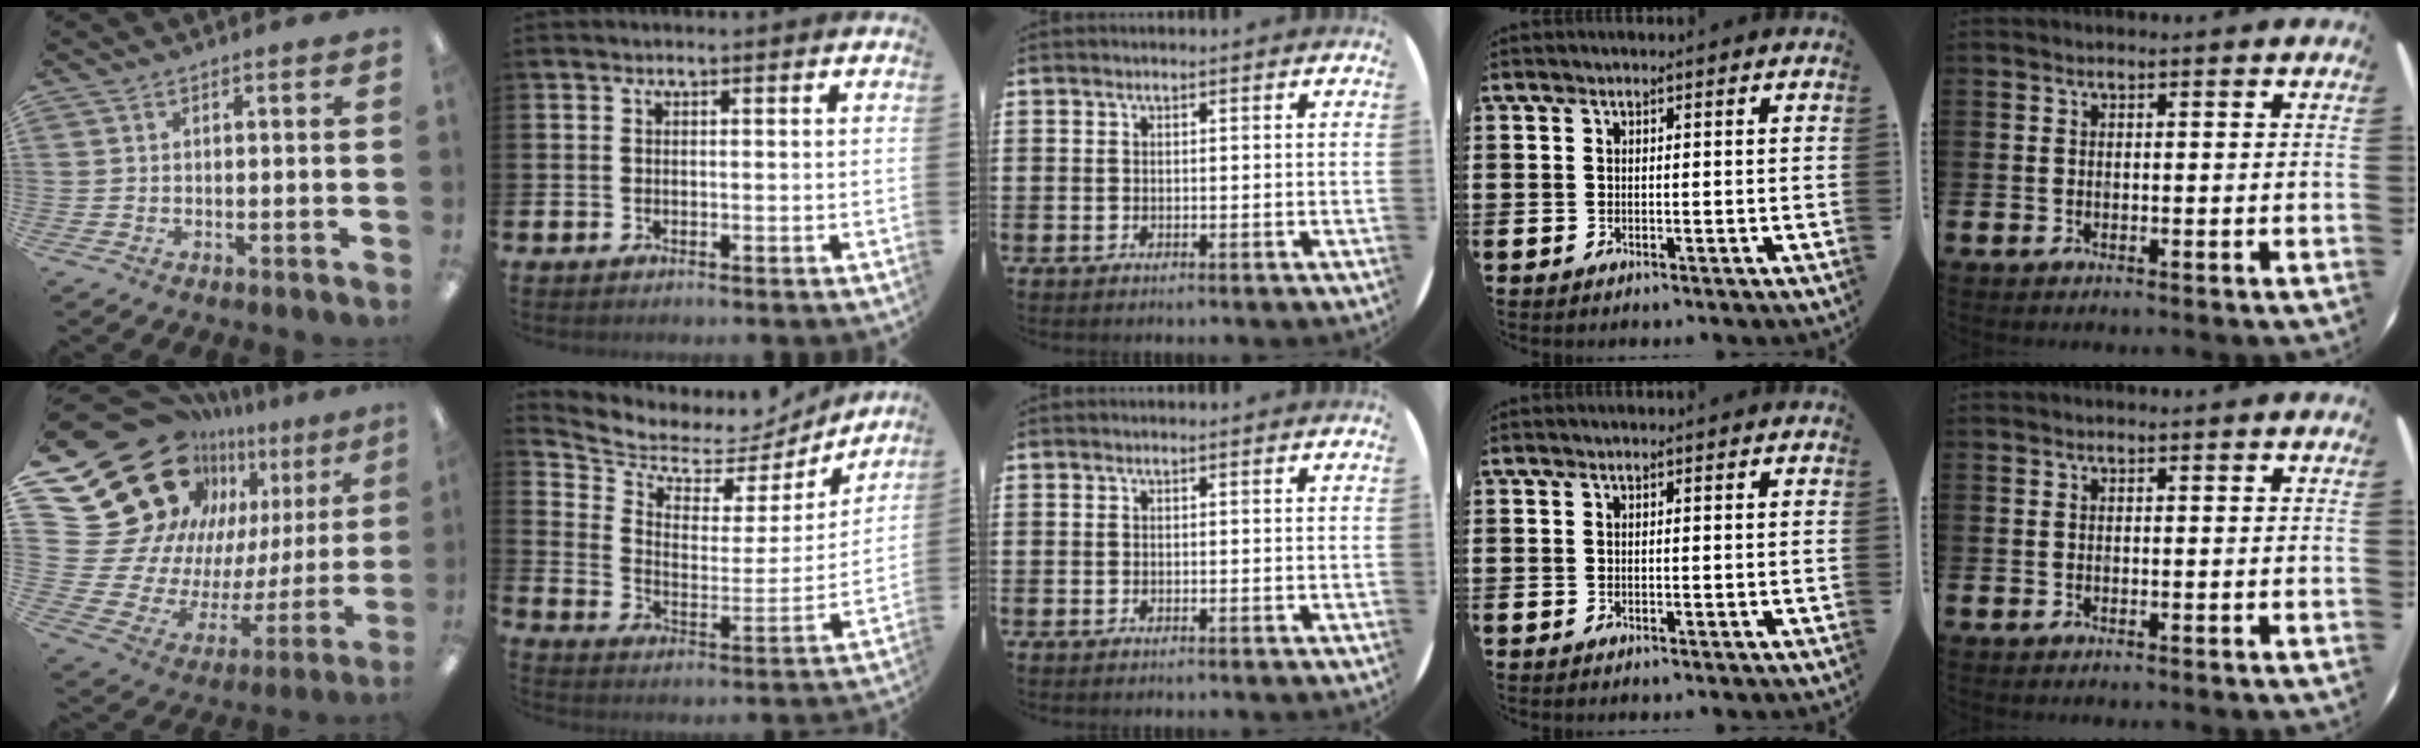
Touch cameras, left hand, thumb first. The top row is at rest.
{"thumb": {"total": 27.6, "force": [16.1, 19.0, 11.8], "torque": [-0.200, -0.142, 0.337]}, "index": {"total": 6.0, "force": [5.4, 2.5, 0.7], "torque": [-0.059, -0.049, 0.088]}}